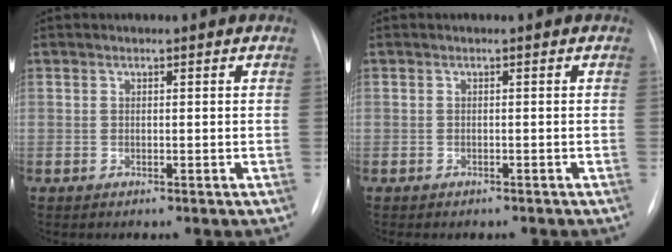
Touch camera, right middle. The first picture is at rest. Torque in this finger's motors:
{"motor_torque": [0.37, -0.47, 0.00, 0.01]}